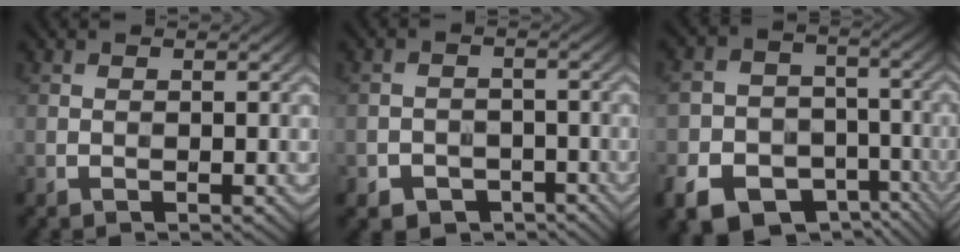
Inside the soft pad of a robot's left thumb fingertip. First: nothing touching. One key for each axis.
{"total": 4.0, "fx": -2.5, "fy": 2.8, "fz": 1.4, "tx": -0.022, "ty": -0.001, "tz": -0.040}
{"total": 12.5, "fx": -6.6, "fy": 9.4, "fz": 4.9, "tx": -0.122, "ty": -0.038, "tz": -0.117}